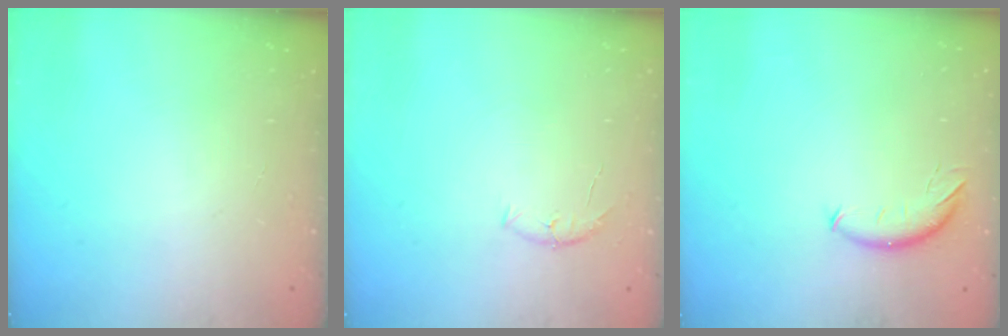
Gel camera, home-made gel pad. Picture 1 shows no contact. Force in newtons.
{"total": 5.6, "press": 5.5, "slide": 1.1}
{"total": 7.5, "press": 7.5, "slide": 0.6}